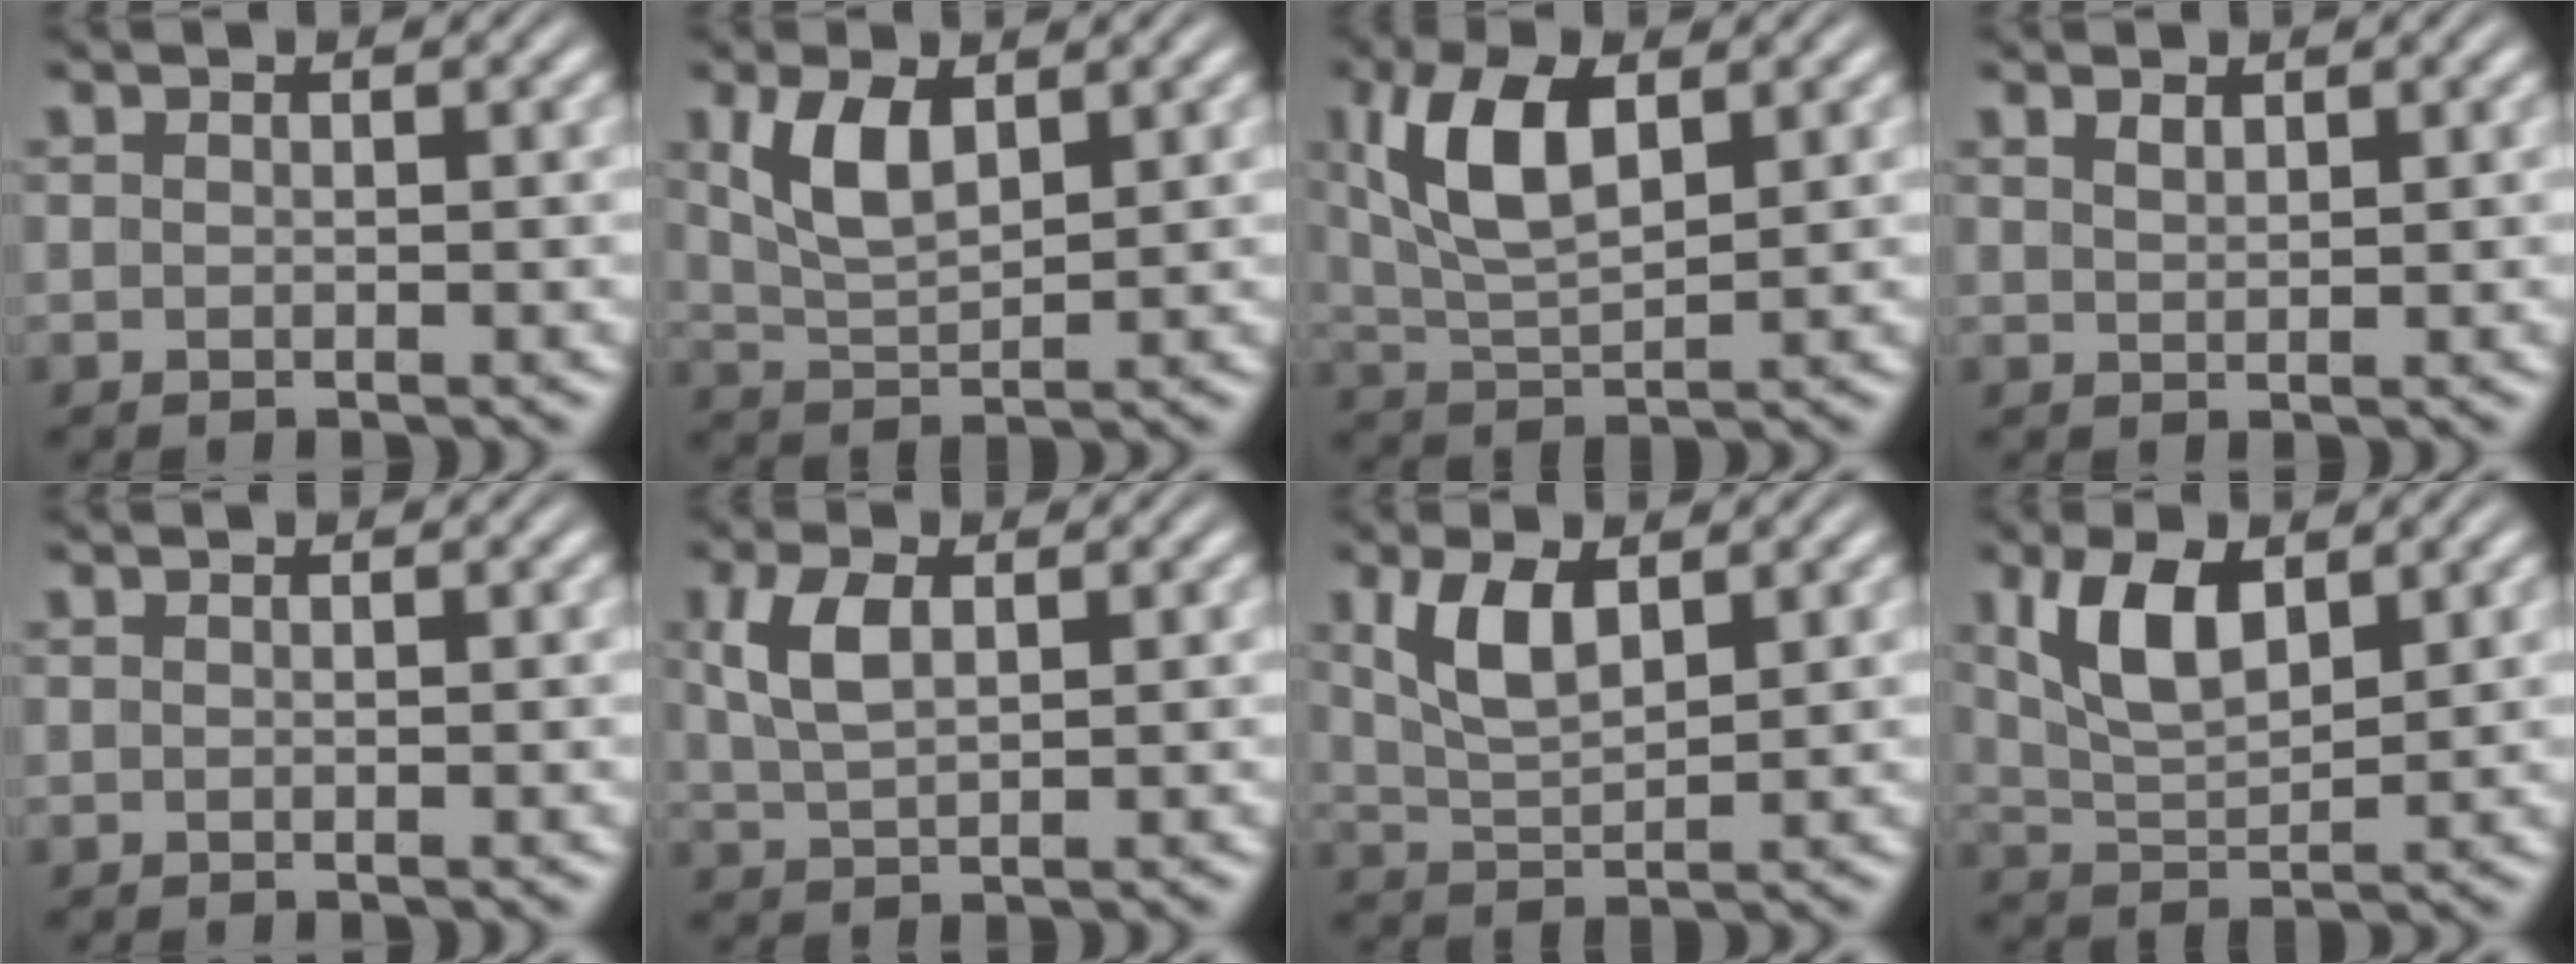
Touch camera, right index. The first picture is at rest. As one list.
[{"total": 4.2, "force": [1.3, 2.4, 3.2], "torque": [-0.076, -0.014, 0.030]}, {"total": 6.8, "force": [2.0, 3.7, 5.4], "torque": [-0.125, -0.013, 0.045]}, {"total": 0.8, "force": [0.7, -0.3, 0.3], "torque": [-0.004, -0.007, 0.020]}, {"total": 0.0}, {"total": 3.2, "force": [0.9, 1.6, 2.6], "torque": [-0.060, -0.004, 0.024]}, {"total": 4.0, "force": [1.2, 2.1, 3.1], "torque": [-0.073, -0.012, 0.030]}, {"total": 5.6, "force": [1.6, 3.4, 4.0], "torque": [-0.092, -0.018, 0.037]}]